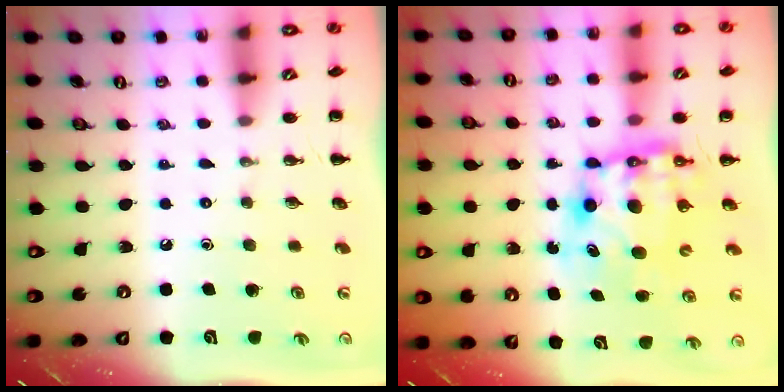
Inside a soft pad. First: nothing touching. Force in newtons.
{"total": 8.9, "press": 8.6, "slide": 2.2}